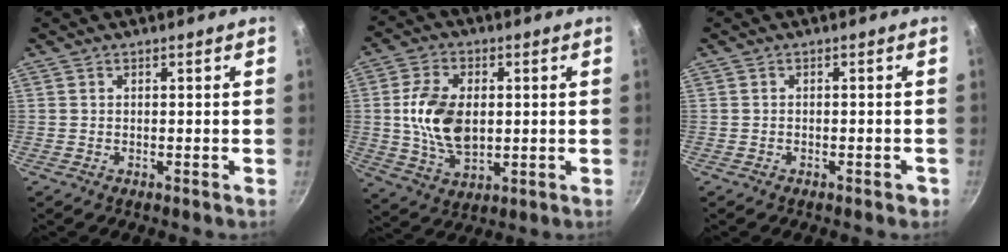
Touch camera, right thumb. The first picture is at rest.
{"total": 12.3, "force": [0.8, 7.7, 9.5], "torque": [-0.163, -0.006, 0.018]}
{"total": 1.5, "force": [-0.9, 0.7, 0.9], "torque": [-0.009, 0.014, -0.003]}